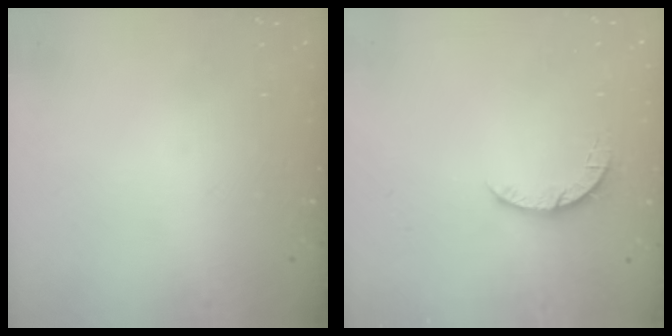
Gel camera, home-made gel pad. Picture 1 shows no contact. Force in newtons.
{"total": 3.5, "press": 3.5, "slide": 0.4}